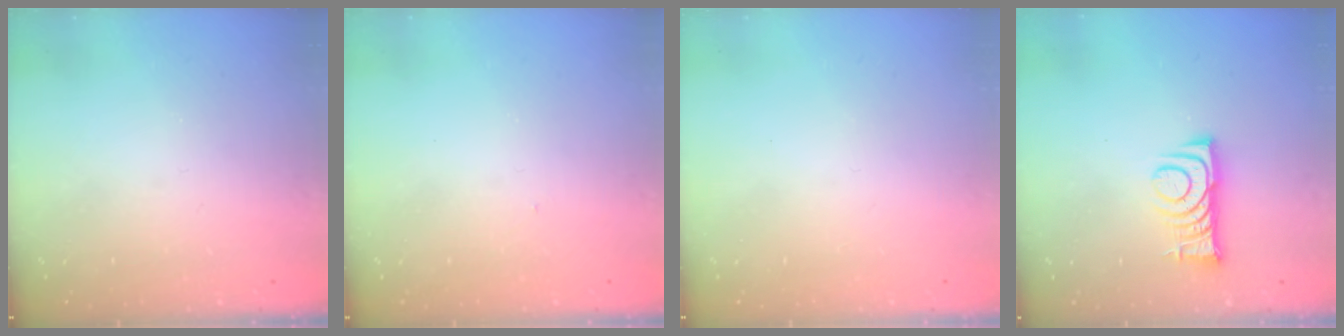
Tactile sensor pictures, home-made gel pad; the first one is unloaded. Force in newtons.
{"total": 3.1, "press": 3.1, "slide": 0.5}
{"total": 1.6, "press": 1.6, "slide": 0.1}
{"total": 8.3, "press": 8.3, "slide": 0.8}